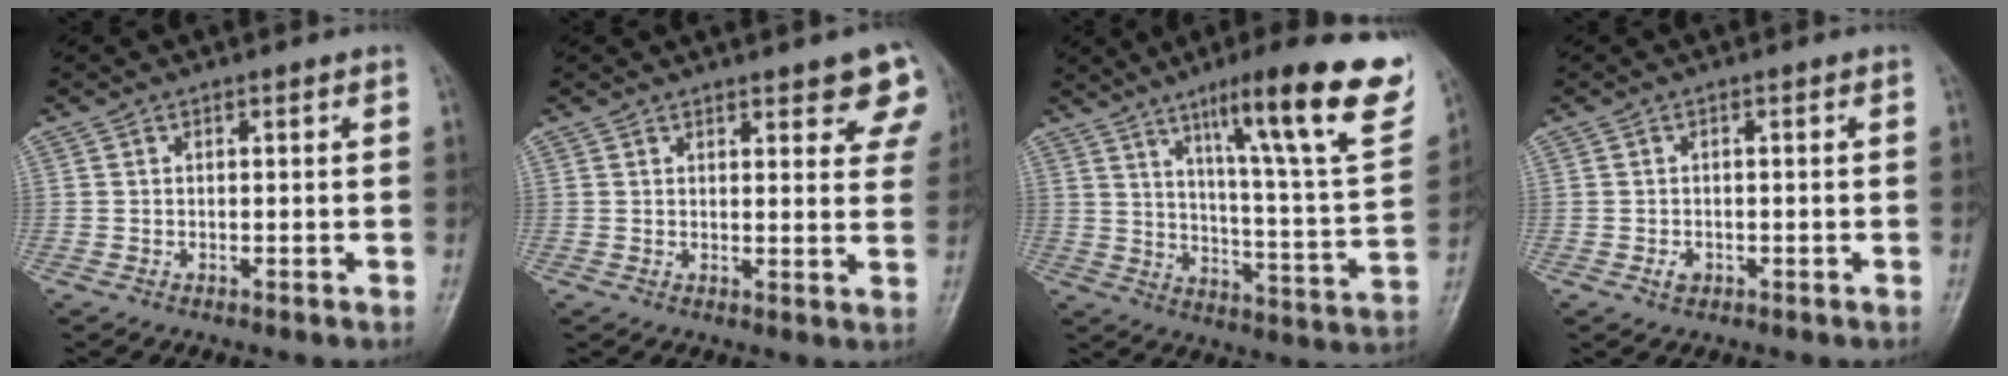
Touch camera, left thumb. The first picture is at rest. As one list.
[{"total": 8.4, "force": [5.4, 2.9, 5.8], "torque": [-0.036, -0.022, 0.057]}, {"total": 25.0, "force": [13.7, 3.5, 20.6], "torque": [-0.272, -0.046, 0.202]}, {"total": 1.7, "force": [-0.7, 1.3, 0.9], "torque": [-0.010, 0.003, -0.010]}]